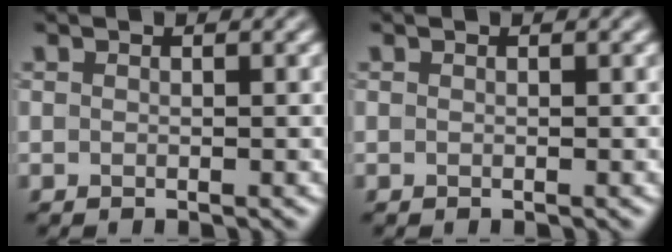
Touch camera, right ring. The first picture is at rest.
{"total": 0.0}